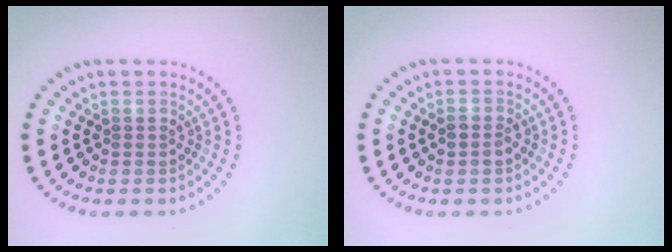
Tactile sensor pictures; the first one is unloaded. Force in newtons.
{"total": 1.3, "press": 1.3, "slide": 0.3}